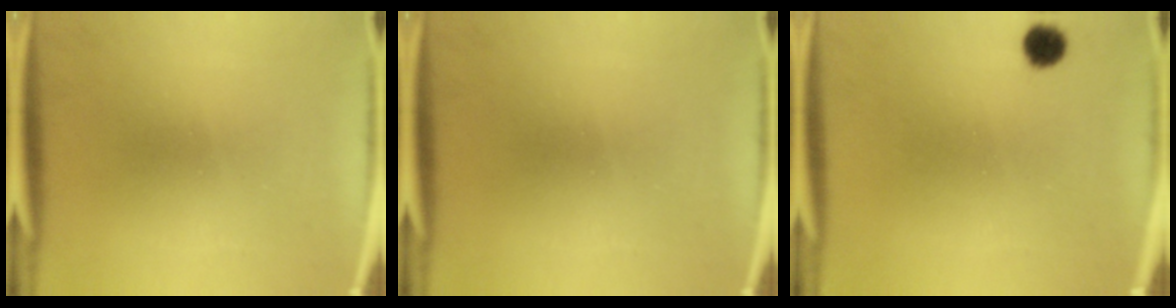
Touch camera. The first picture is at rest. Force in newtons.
{"total": 0.0}
{"total": 3.0}